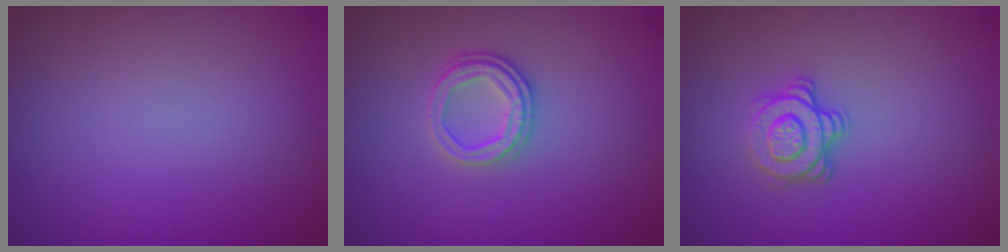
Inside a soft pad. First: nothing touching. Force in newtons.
{"total": 2.6, "press": 2.3, "slide": 1.1}
{"total": 3.2, "press": 2.5, "slide": 1.9}